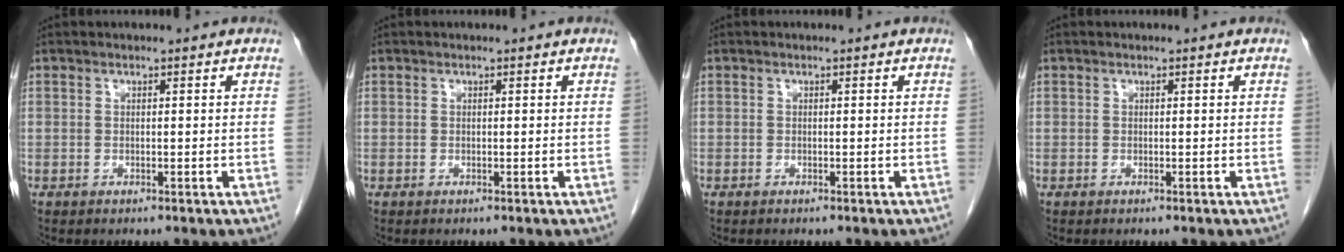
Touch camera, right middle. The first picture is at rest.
{"total": 0.0}
{"total": 0.0}
{"total": 0.0}